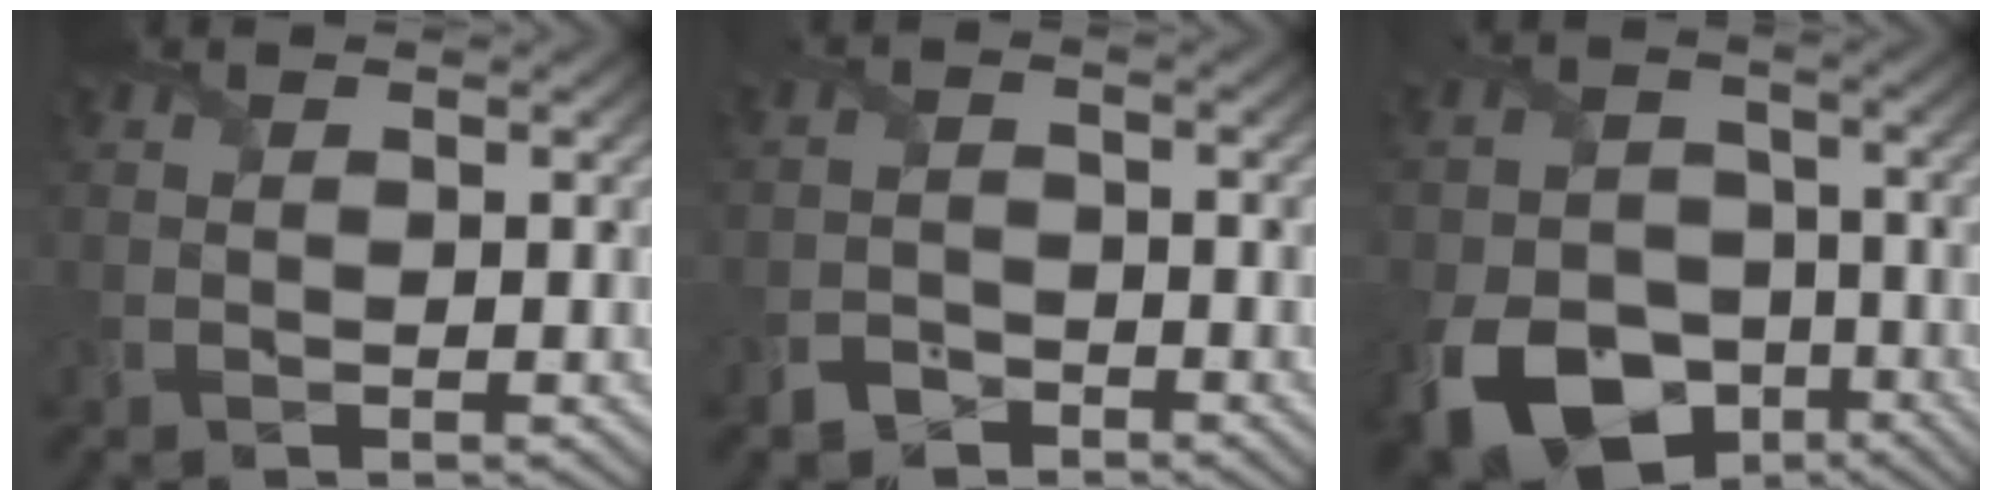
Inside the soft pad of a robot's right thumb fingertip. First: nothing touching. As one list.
[{"total": 2.4, "force": [-2.1, 1.0, 0.4], "torque": [-0.009, 0.003, -0.048]}, {"total": 14.6, "force": [-7.2, 10.3, 7.4], "torque": [-0.173, -0.048, -0.131]}]